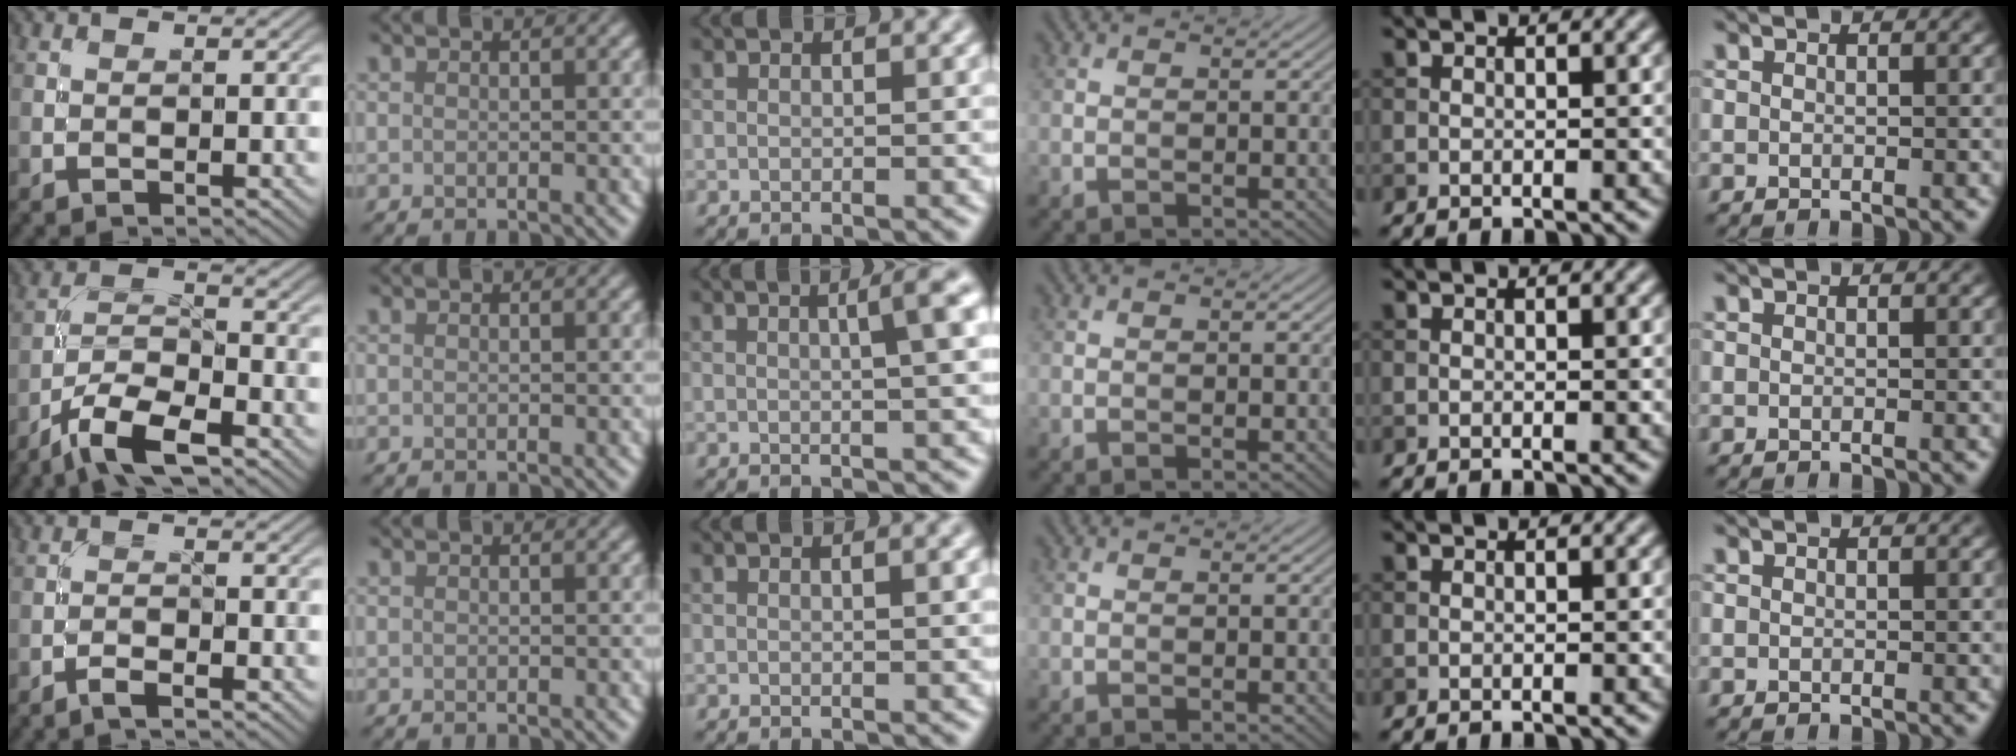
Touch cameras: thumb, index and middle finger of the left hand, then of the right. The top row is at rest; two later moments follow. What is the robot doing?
{"motion": "screw", "object": "medicine bottle"}